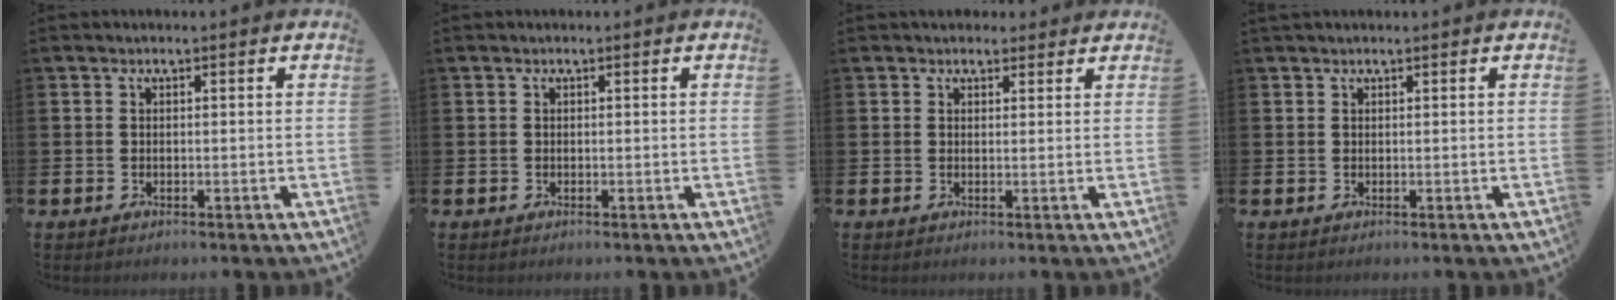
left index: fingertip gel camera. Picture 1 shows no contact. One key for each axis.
{"total": 0.0}
{"total": 2.1, "fx": 1.8, "fy": 1.0, "fz": -0.1, "tx": 0.020, "ty": -0.007, "tz": 0.029}
{"total": 0.6, "fx": 0.5, "fy": 0.1, "fz": 0.1, "tx": 0.003, "ty": 0.000, "tz": 0.008}